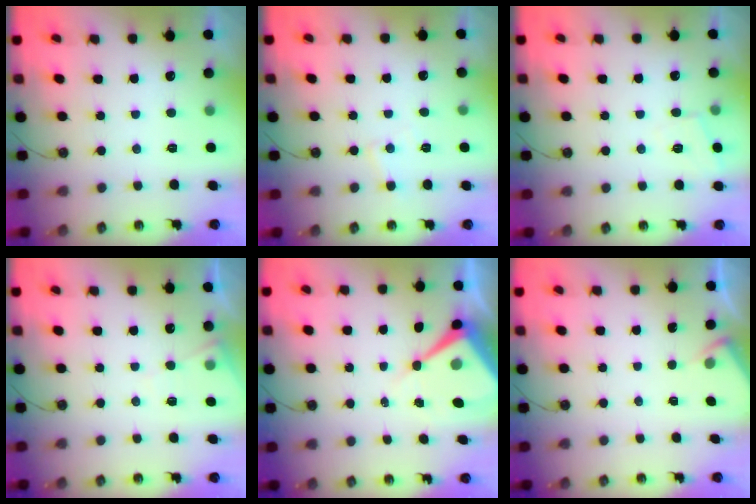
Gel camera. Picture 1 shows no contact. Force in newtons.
{"total": 4.4, "press": 4.4, "slide": 0.7}
{"total": 4.4, "press": 4.4, "slide": 0.6}
{"total": 8.1, "press": 8.1, "slide": 0.8}
{"total": 8.4, "press": 8.3, "slide": 0.7}
{"total": 2.7, "press": 2.6, "slide": 0.5}